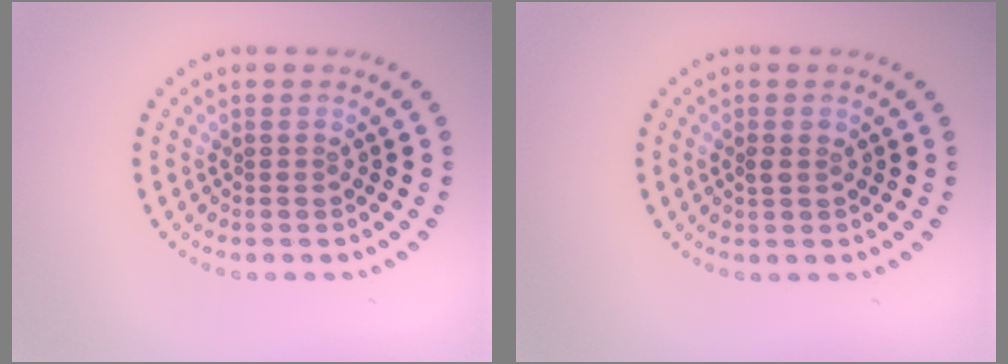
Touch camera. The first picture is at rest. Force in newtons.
{"total": 0.9, "press": 0.9, "slide": 0.1}